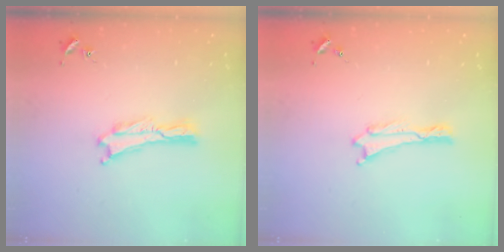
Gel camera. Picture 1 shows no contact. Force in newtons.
{"total": 0.0}